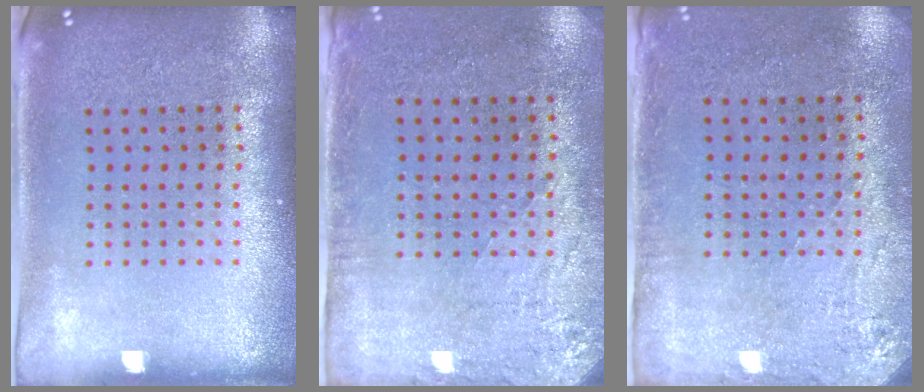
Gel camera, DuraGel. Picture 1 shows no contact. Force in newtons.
{"total": 2.8, "press": 2.3, "slide": 1.6}
{"total": 2.8, "press": 2.3, "slide": 1.6}